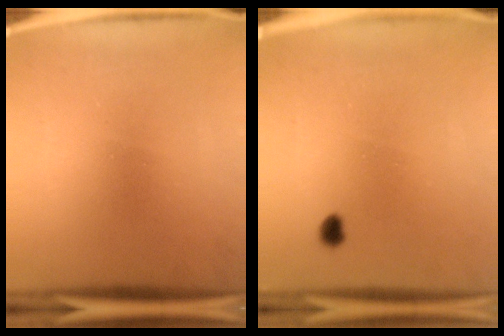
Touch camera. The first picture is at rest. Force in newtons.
{"total": 1.3}